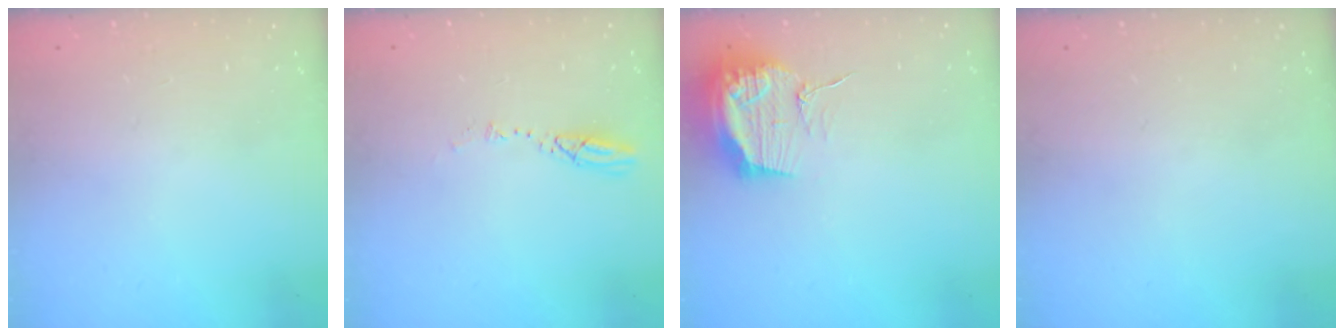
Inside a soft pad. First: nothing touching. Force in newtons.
{"total": 5.2, "press": 5.2, "slide": 0.4}
{"total": 16.1, "press": 16.1, "slide": 0.2}
{"total": 0.0}